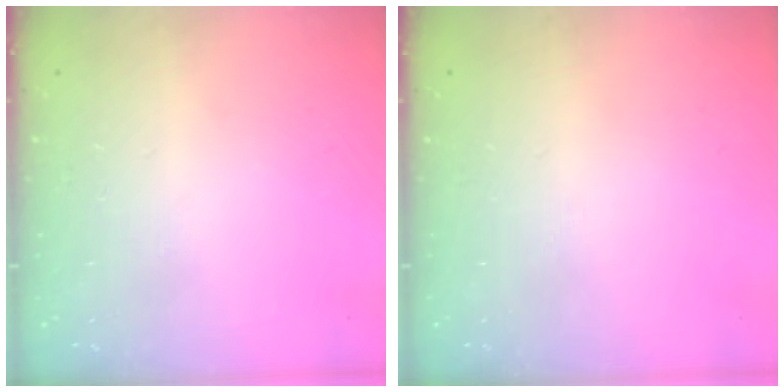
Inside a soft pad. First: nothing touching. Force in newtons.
{"total": 0.0}